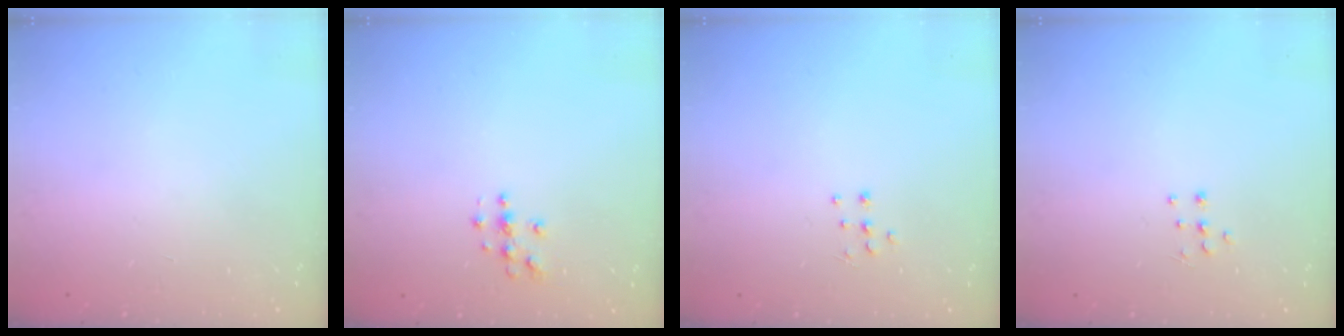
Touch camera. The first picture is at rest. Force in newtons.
{"total": 3.7, "press": 3.7, "slide": 0.2}
{"total": 4.6, "press": 4.5, "slide": 0.7}
{"total": 4.6, "press": 4.5, "slide": 0.7}